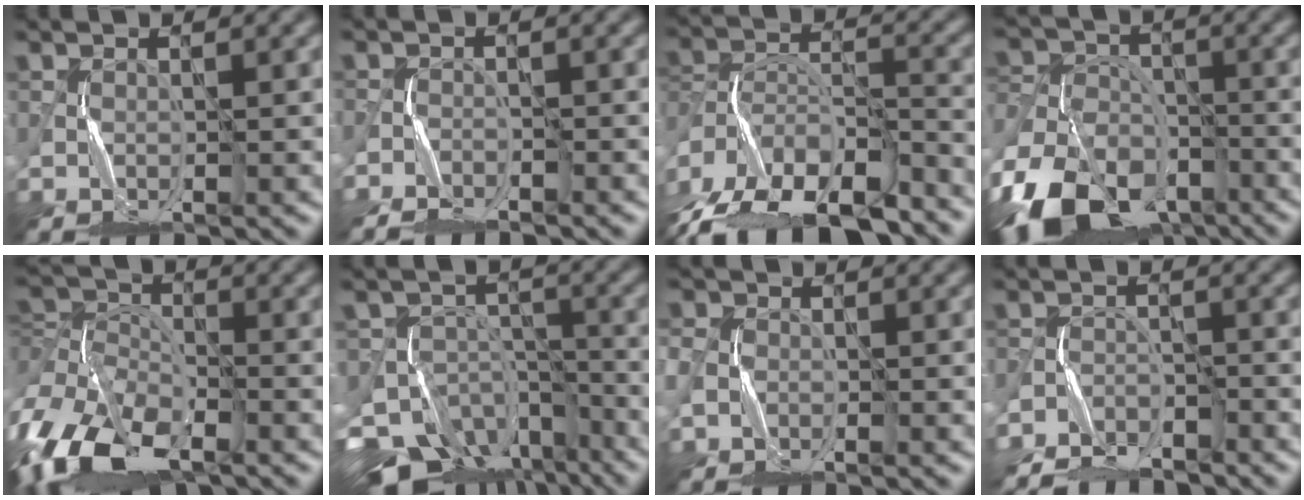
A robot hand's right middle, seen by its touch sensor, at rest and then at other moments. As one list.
[{"total": 3.3, "force": [-3.1, 0.4, 1.0], "torque": [-0.027, -0.018, -0.061]}, {"total": 16.3, "force": [-13.1, 7.0, 6.8], "torque": [-0.128, 0.003, -0.192]}, {"total": 13.6, "force": [-9.0, 8.0, 6.2], "torque": [-0.127, -0.021, -0.169]}, {"total": 10.8, "force": [-5.8, 6.2, 6.6], "torque": [-0.139, -0.006, -0.126]}, {"total": 13.7, "force": [-10.4, 8.2, 3.8], "torque": [-0.068, -0.018, -0.133]}, {"total": 2.2, "force": [-0.7, 1.8, 0.8], "torque": [-0.017, -0.003, -0.015]}, {"total": 5.8, "force": [-5.4, 1.6, 1.4], "torque": [-0.014, -0.017, -0.097]}]